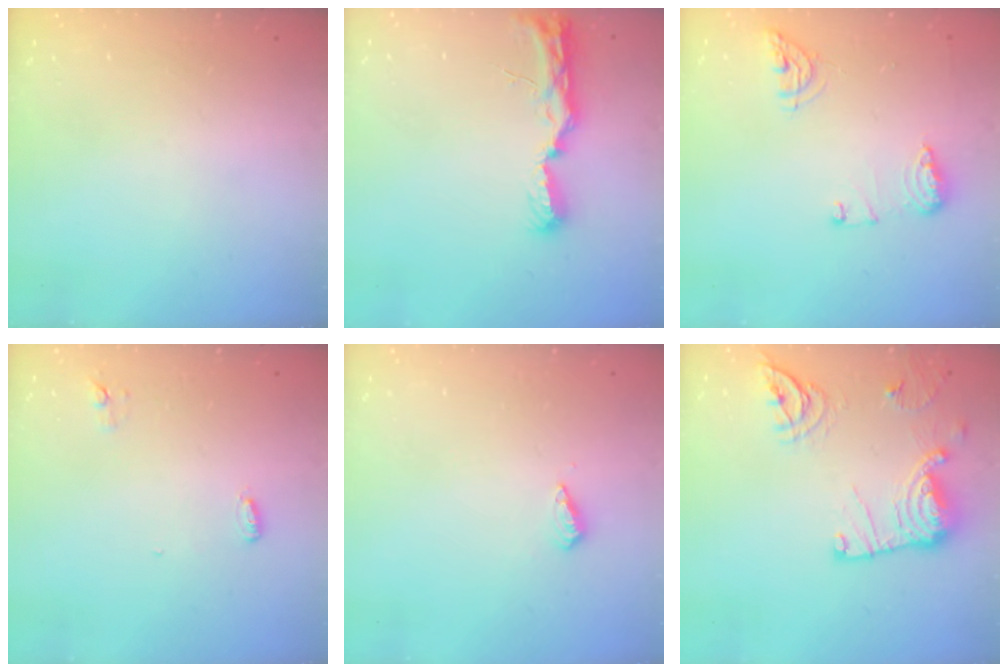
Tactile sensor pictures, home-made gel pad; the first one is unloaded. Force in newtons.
{"total": 8.3, "press": 8.2, "slide": 0.8}
{"total": 8.6, "press": 8.4, "slide": 1.4}
{"total": 3.6, "press": 3.5, "slide": 0.9}
{"total": 4.2, "press": 4.1, "slide": 1.0}
{"total": 17.4, "press": 17.4, "slide": 1.1}